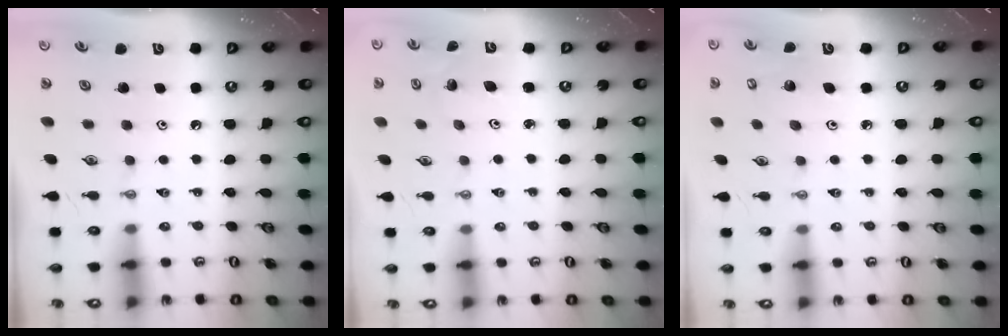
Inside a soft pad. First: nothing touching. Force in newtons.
{"total": 1.5, "press": 1.5, "slide": 0.1}
{"total": 4.5, "press": 4.2, "slide": 1.6}